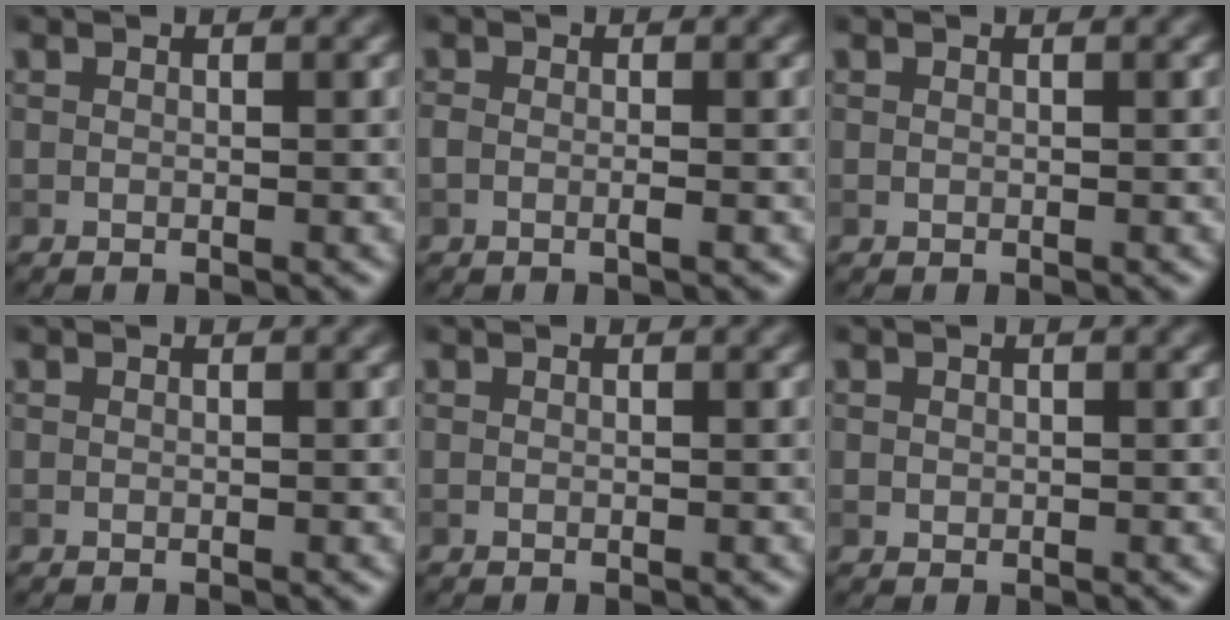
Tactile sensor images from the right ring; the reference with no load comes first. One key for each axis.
{"total": 1.0, "fx": -0.4, "fy": 0.3, "fz": 0.9, "tx": -0.019, "ty": -0.002, "tz": -0.009}
{"total": 0.0}
{"total": 0.0}
{"total": 0.0}
{"total": 0.5, "fx": 0.1, "fy": 0.5, "fz": 0.1, "tx": 0.003, "ty": -0.003, "tz": 0.003}